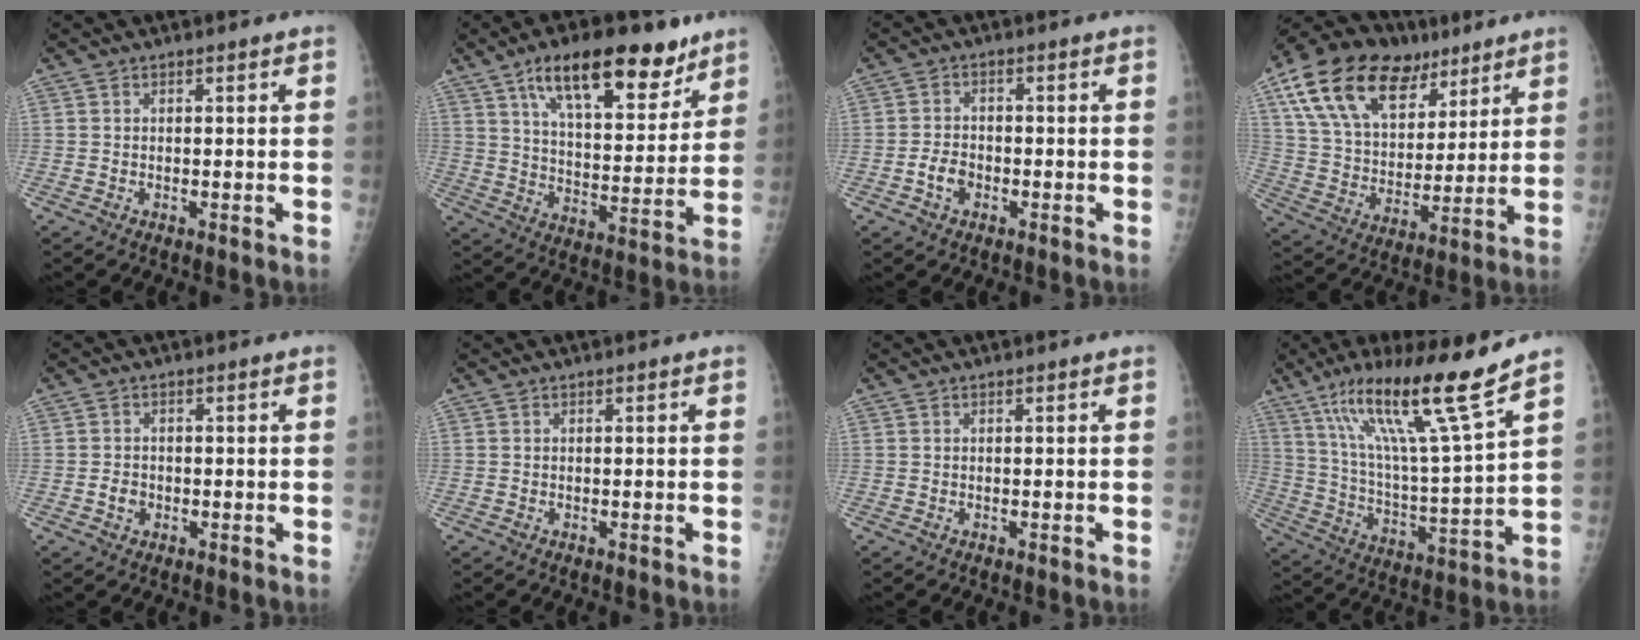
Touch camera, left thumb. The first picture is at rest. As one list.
[{"total": 19.8, "force": [12.2, 8.3, 13.2], "torque": [-0.163, -0.049, 0.202]}, {"total": 3.6, "force": [-1.5, 2.6, 2.1], "torque": [-0.029, 0.012, -0.029]}, {"total": 23.7, "force": [13.1, 14.0, 13.9], "torque": [-0.224, -0.012, 0.231]}, {"total": 2.3, "force": [-0.7, 1.9, 1.0], "torque": [-0.010, 0.005, -0.012]}, {"total": 0.0}, {"total": 0.0}, {"total": 19.3, "force": [12.7, 0.7, 14.5], "torque": [-0.234, -0.063, 0.222]}]